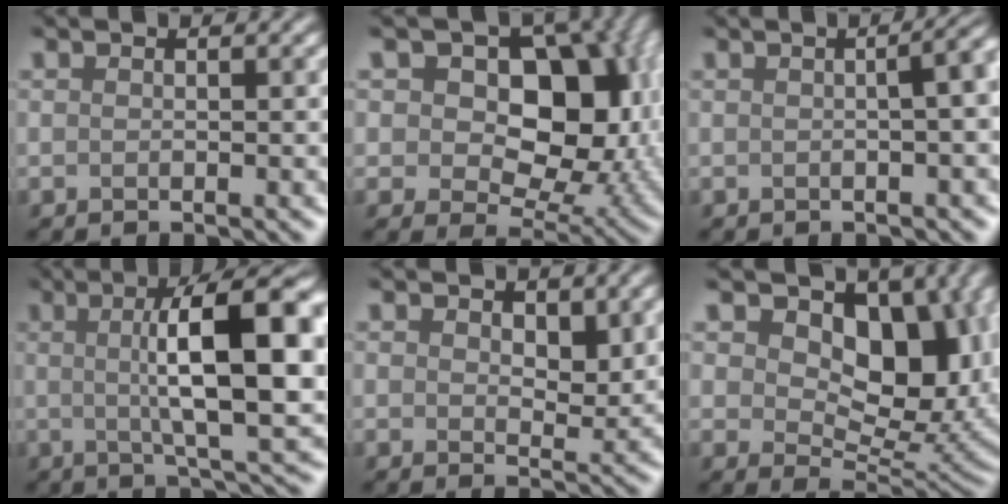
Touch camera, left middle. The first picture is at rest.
{"total": 9.5, "force": [2.0, 6.4, 6.7], "torque": [-0.101, 0.002, 0.050]}
{"total": 5.0, "force": [0.3, 2.2, 4.4], "torque": [-0.025, 0.035, -0.008]}
{"total": 11.8, "force": [1.2, 2.0, 11.5], "torque": [-0.167, 0.017, 0.038]}
{"total": 0.6, "force": [0.6, 0.0, 0.1], "torque": [-0.026, -0.003, 0.033]}
{"total": 8.6, "force": [2.6, 5.5, 6.1], "torque": [-0.112, -0.015, 0.061]}